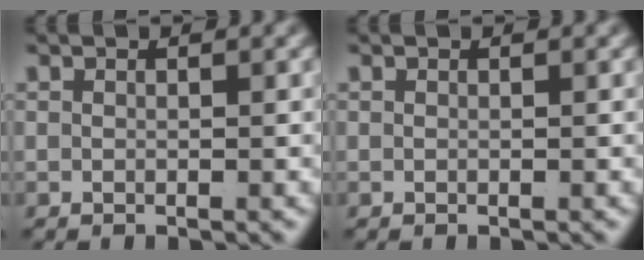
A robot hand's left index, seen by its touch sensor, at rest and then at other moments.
{"total": 0.0}